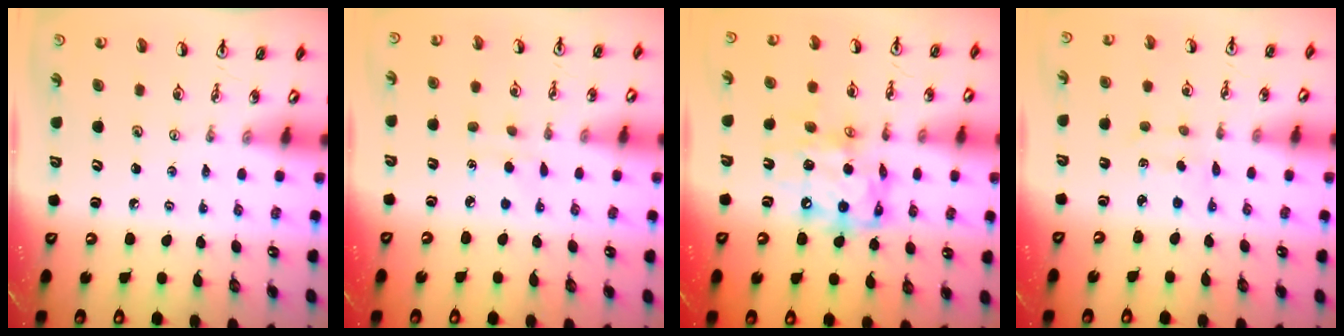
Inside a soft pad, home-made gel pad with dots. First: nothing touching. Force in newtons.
{"total": 3.8, "press": 3.8, "slide": 0.4}
{"total": 13.4, "press": 13.3, "slide": 1.4}
{"total": 2.5, "press": 2.4, "slide": 0.6}